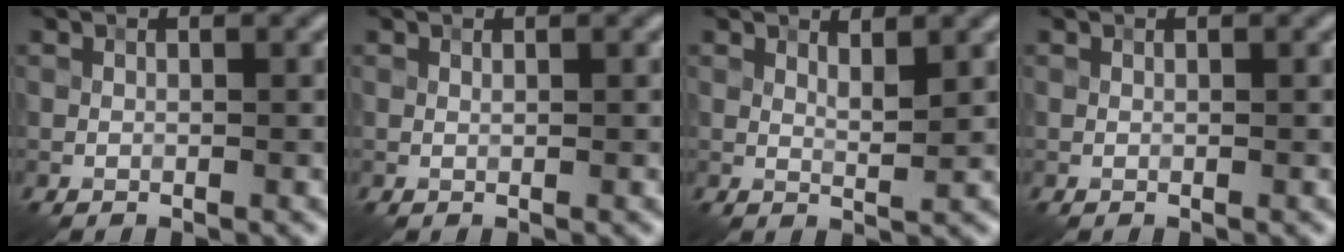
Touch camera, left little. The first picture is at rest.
{"total": 0.0}
{"total": 1.5, "force": [1.0, 0.3, 1.0], "torque": [-0.018, -0.003, 0.016]}
{"total": 0.0}